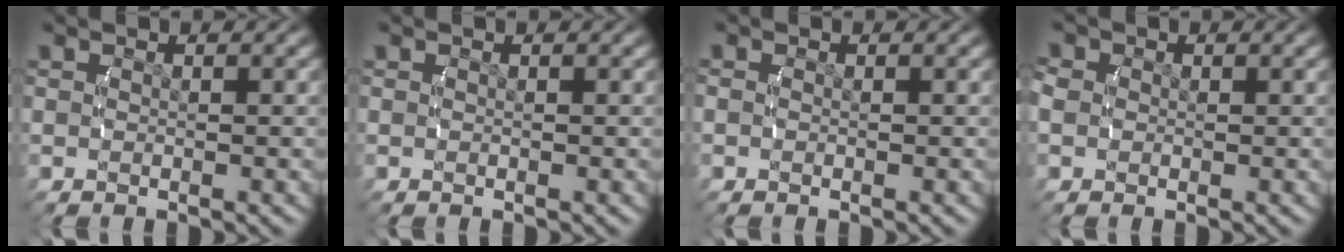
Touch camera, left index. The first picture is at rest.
{"total": 0.0}
{"total": 0.6, "force": [-0.1, 0.5, 0.4], "torque": [-0.012, -0.003, -0.003]}
{"total": 2.4, "force": [0.2, 2.2, 0.9], "torque": [-0.030, -0.001, 0.000]}